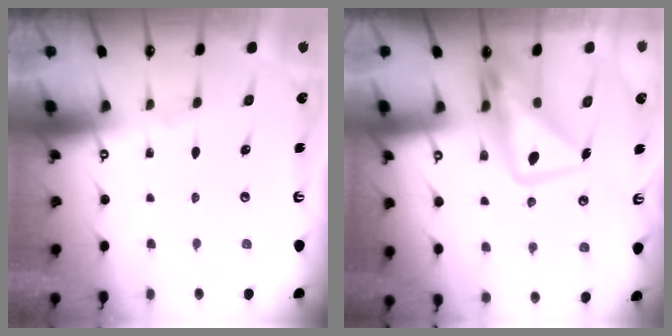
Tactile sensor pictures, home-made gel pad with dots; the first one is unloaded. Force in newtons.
{"total": 12.9, "press": 12.8, "slide": 1.5}